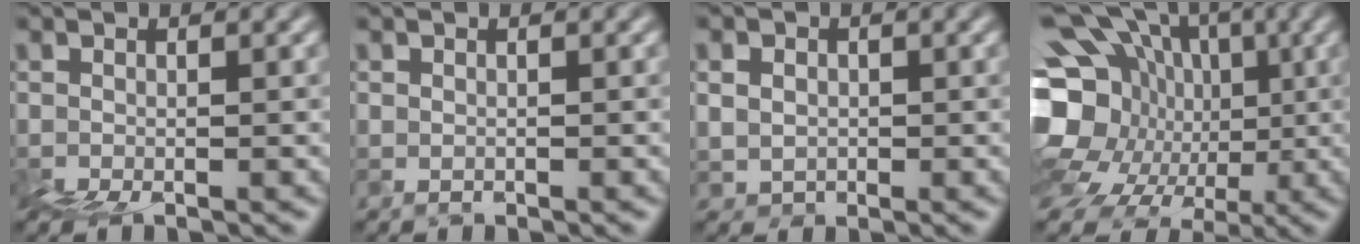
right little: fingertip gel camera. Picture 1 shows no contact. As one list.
[{"total": 0.9, "force": [0.6, -0.1, -0.6], "torque": [0.021, 0.002, 0.017]}, {"total": 2.8, "force": [2.3, 1.6, 0.1], "torque": [0.014, 0.025, 0.032]}, {"total": 16.6, "force": [1.4, 14.6, 7.9], "torque": [-0.169, 0.024, 0.012]}]